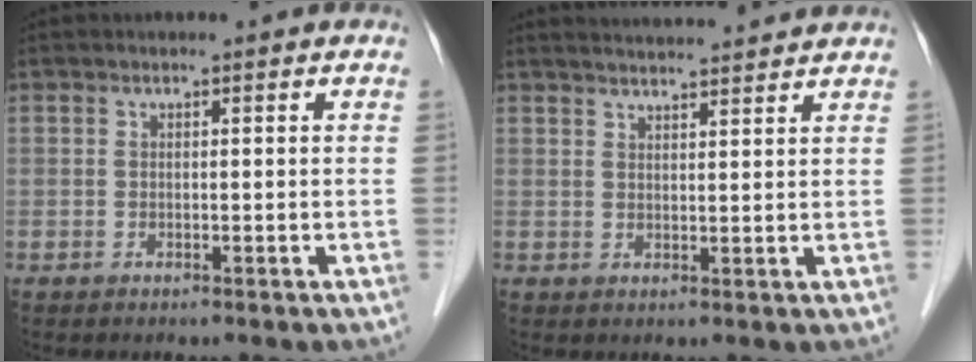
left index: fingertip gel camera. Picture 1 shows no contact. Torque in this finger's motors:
{"motor_torque": [0.33, -0.39, -0.02, -0.01]}